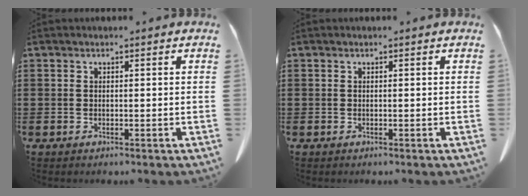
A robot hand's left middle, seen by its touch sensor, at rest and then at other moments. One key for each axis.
{"total": 0.0}